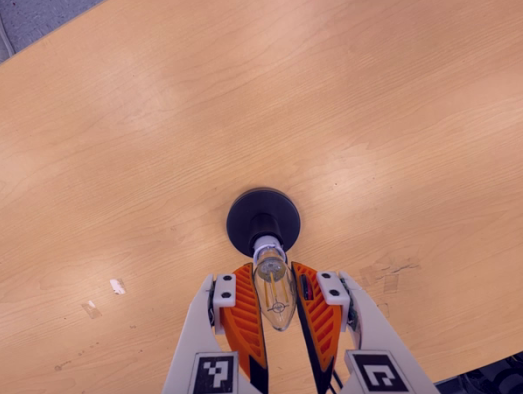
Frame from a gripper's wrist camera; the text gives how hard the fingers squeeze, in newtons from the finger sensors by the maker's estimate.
{"total": 15.5, "left": 17.7, "right": 13.4}